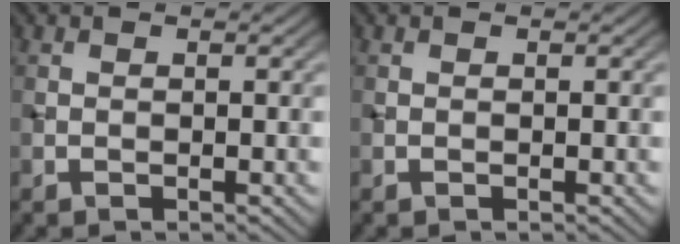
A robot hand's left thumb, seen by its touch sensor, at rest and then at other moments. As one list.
[{"total": 0.0}]